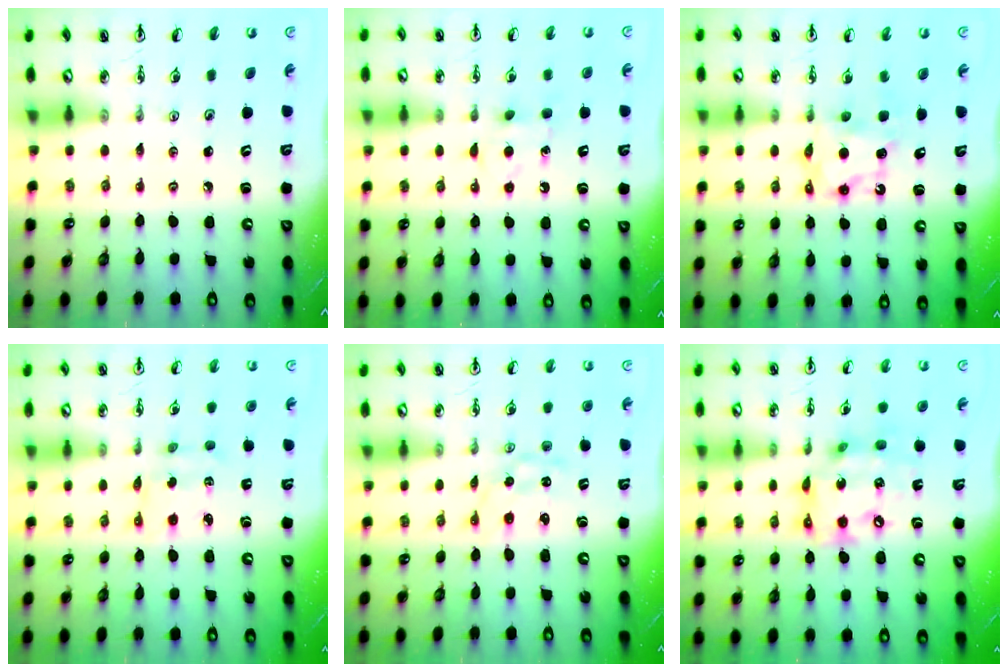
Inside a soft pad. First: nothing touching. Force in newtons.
{"total": 6.1, "press": 6.1, "slide": 0.9}
{"total": 6.9, "press": 6.9, "slide": 0.6}
{"total": 2.3, "press": 2.3, "slide": 0.3}
{"total": 1.4, "press": 1.4, "slide": 0.1}
{"total": 14.7, "press": 14.7, "slide": 1.0}